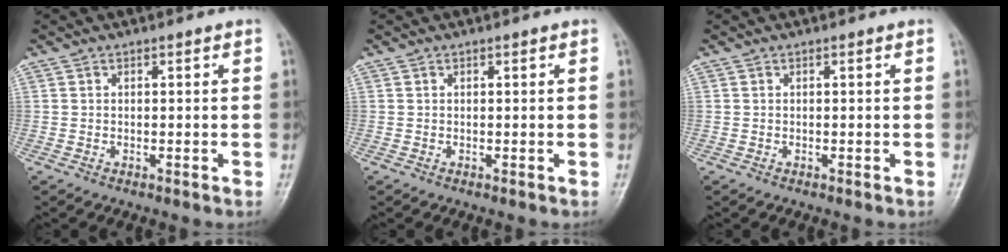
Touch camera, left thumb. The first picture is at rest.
{"total": 0.0}
{"total": 0.0}